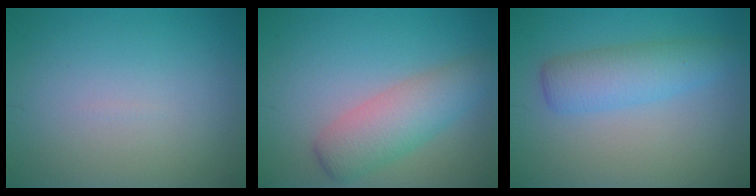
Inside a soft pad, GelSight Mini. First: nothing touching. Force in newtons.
{"total": 4.6, "press": 4.6, "slide": 0.1}
{"total": 4.0, "press": 4.0, "slide": 0.1}